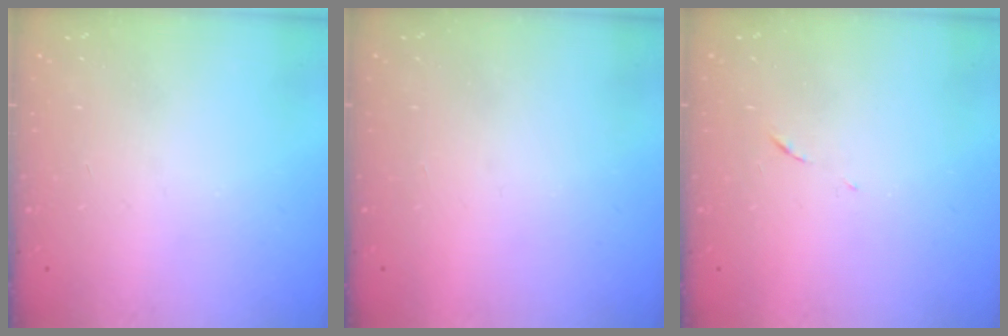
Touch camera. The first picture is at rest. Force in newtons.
{"total": 1.5, "press": 1.5, "slide": 0.1}
{"total": 5.0, "press": 5.0, "slide": 0.3}